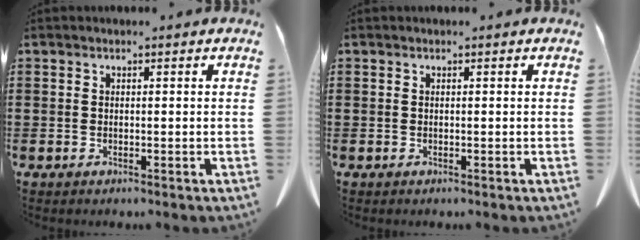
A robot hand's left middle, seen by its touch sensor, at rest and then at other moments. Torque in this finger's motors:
{"motor_torque": [-0.03, 0.02, 0.00, 0.00]}